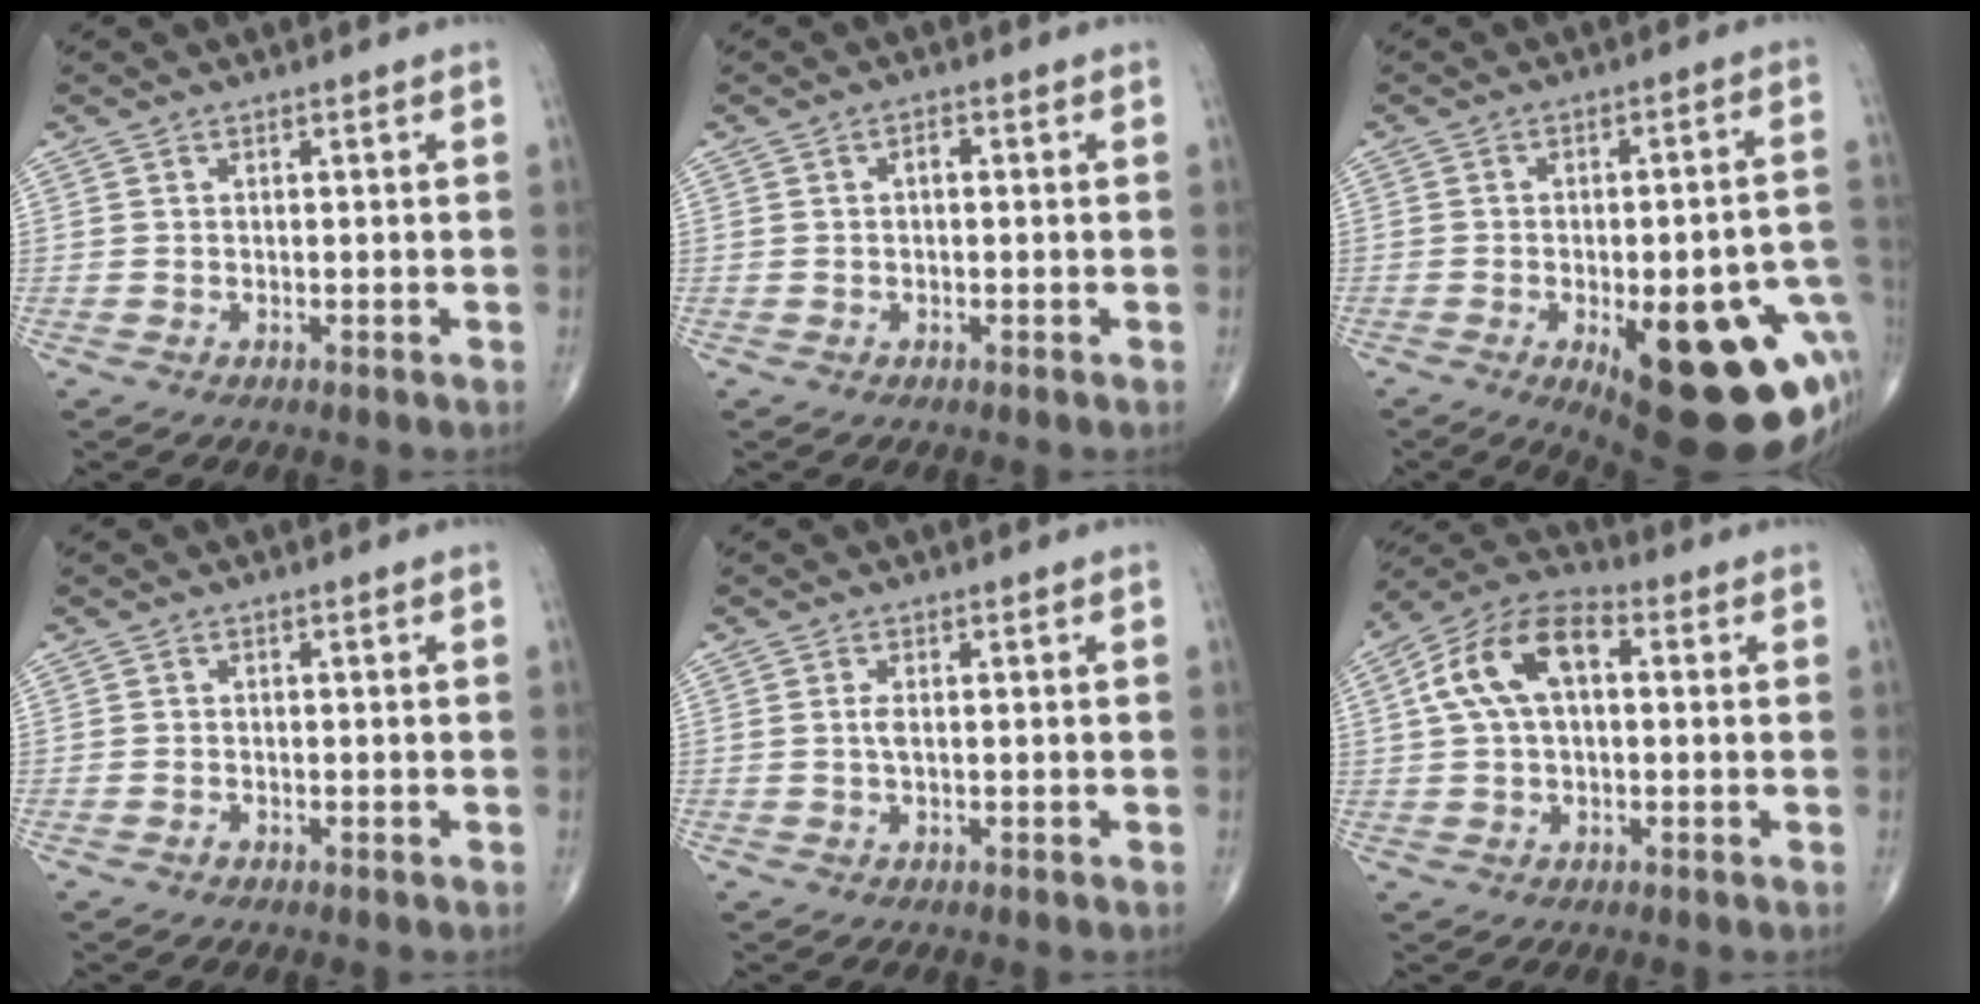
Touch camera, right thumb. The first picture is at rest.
{"total": 1.4, "force": [0.1, 0.8, 1.1], "torque": [-0.017, 0.004, -0.002]}
{"total": 26.4, "force": [-8.7, 9.3, 23.1], "torque": [-0.220, 0.012, -0.091]}
{"total": 0.6, "force": [-0.4, 0.3, 0.2], "torque": [-0.003, 0.001, -0.010]}
{"total": 1.2, "force": [0.0, 0.4, 1.2], "torque": [-0.028, -0.002, 0.002]}
{"total": 12.3, "force": [2.3, 7.0, 9.9], "torque": [-0.186, 0.035, 0.030]}